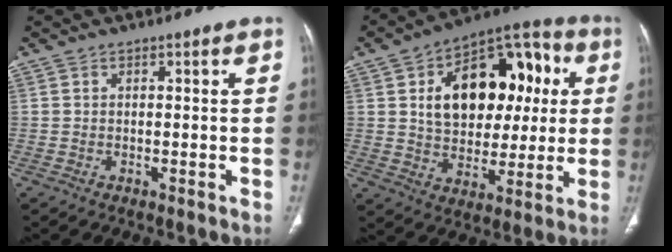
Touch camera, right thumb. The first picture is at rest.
{"total": 22.0, "force": [4.6, 14.2, 16.2], "torque": [-0.194, 0.021, 0.073]}